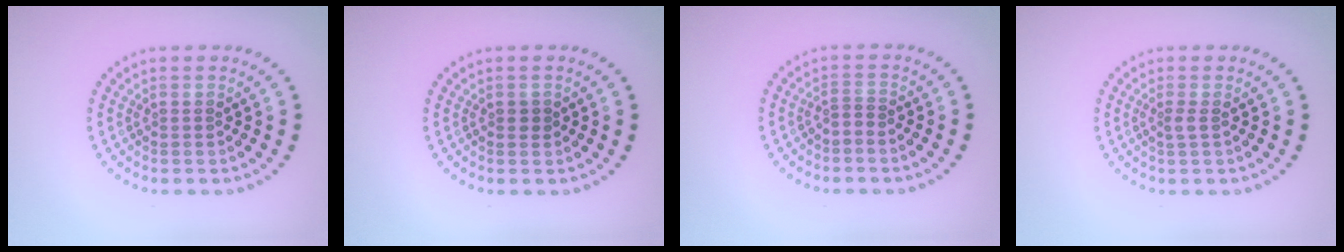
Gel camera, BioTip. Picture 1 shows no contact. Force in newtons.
{"total": 0.9, "press": 0.8, "slide": 0.1}
{"total": 0.8, "press": 0.3, "slide": 0.8}
{"total": 1.0, "press": 0.7, "slide": 0.7}